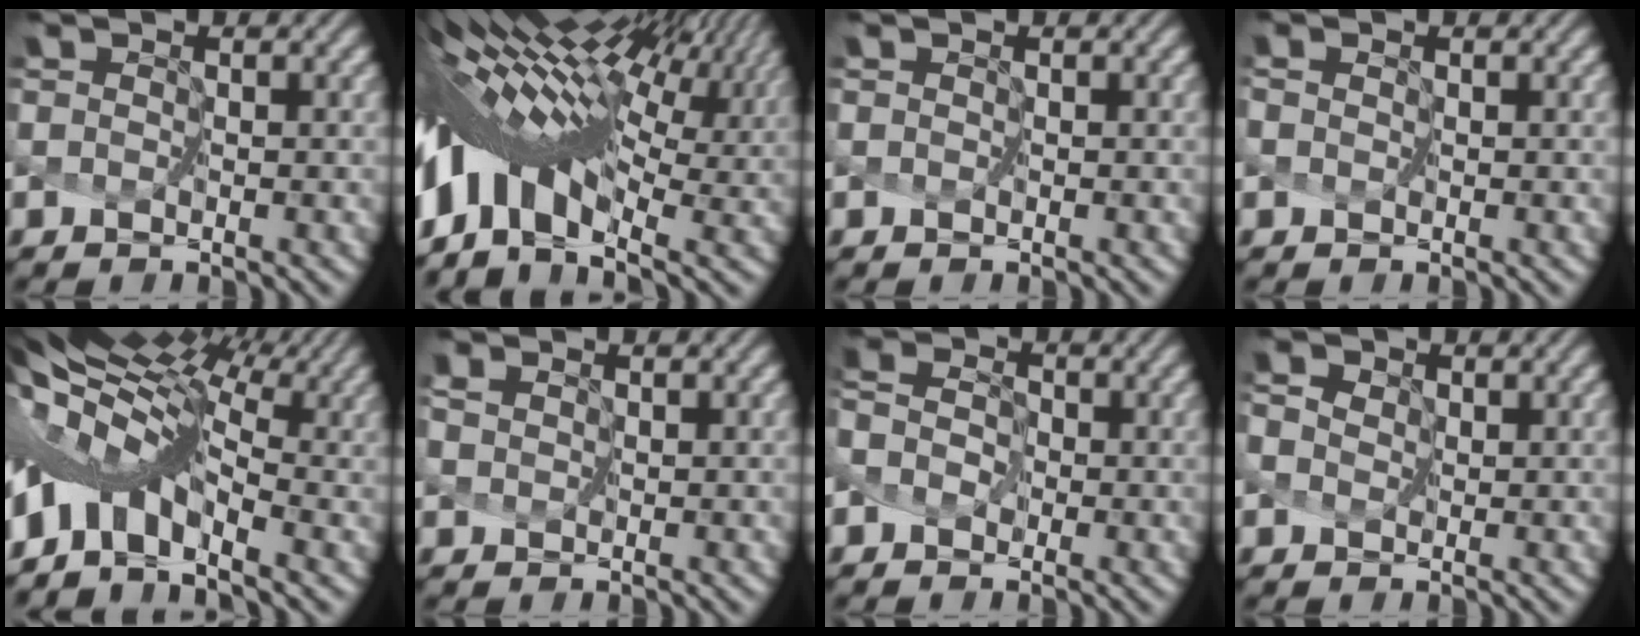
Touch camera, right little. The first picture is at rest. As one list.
[{"total": 13.8, "force": [3.8, 7.1, 11.2], "torque": [-0.203, 0.021, 0.074]}, {"total": 0.0}, {"total": 0.0}, {"total": 9.5, "force": [1.7, 5.3, 7.7], "torque": [-0.156, 0.009, 0.044]}, {"total": 0.5, "force": [0.4, 0.1, -0.3], "torque": [0.009, -0.002, 0.009]}, {"total": 1.8, "force": [0.5, 1.5, 0.8], "torque": [-0.006, 0.007, 0.005]}, {"total": 1.6, "force": [0.0, 1.3, 0.9], "torque": [-0.017, 0.005, -0.005]}]